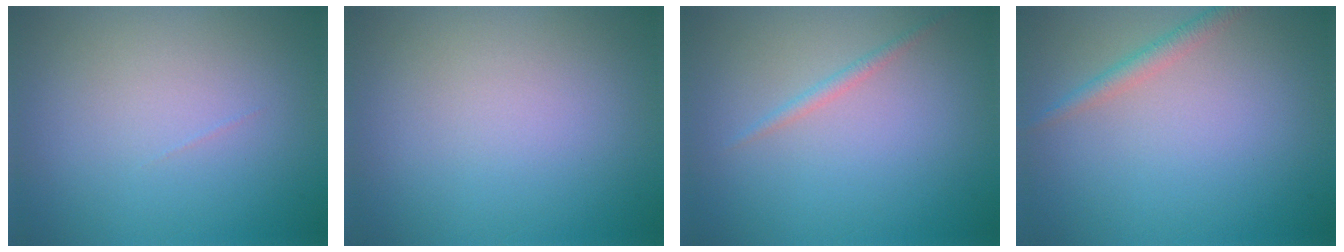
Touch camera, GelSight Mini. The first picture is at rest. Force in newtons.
{"total": 0.0}
{"total": 0.9, "press": 0.9, "slide": 0.0}
{"total": 1.6, "press": 1.6, "slide": 0.1}